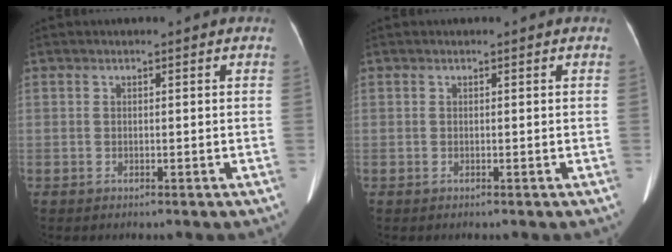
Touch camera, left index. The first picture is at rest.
{"total": 0.0}